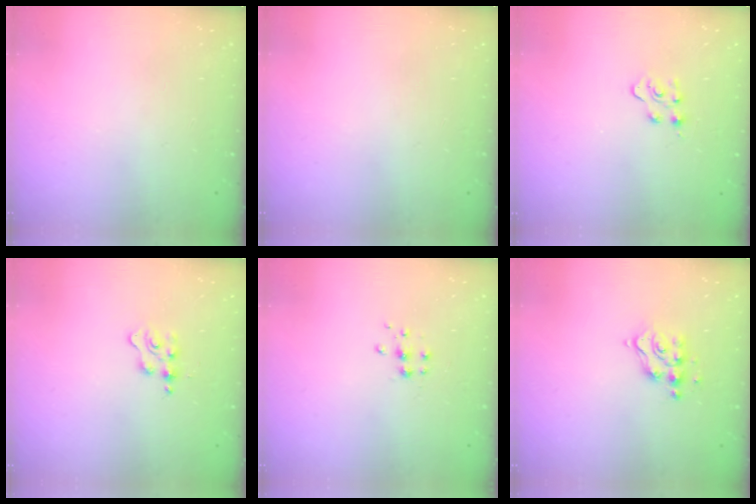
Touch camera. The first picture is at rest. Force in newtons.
{"total": 0.0}
{"total": 3.6, "press": 3.6, "slide": 0.5}
{"total": 2.1, "press": 2.1, "slide": 0.4}
{"total": 5.3, "press": 5.3, "slide": 0.5}
{"total": 7.3, "press": 7.3, "slide": 0.1}